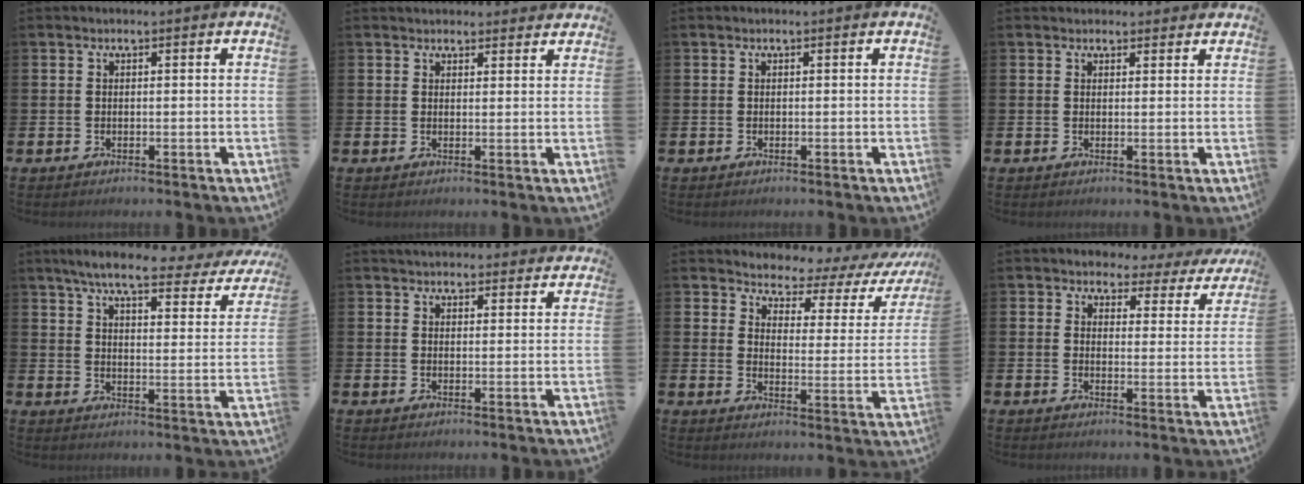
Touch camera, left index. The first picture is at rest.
{"total": 2.4, "force": [2.3, 0.8, 0.0], "torque": [0.015, -0.012, 0.039]}
{"total": 0.0}
{"total": 1.7, "force": [1.5, 0.7, 0.0], "torque": [0.017, -0.004, 0.024]}
{"total": 6.9, "force": [5.8, 1.2, 3.5], "torque": [-0.077, -0.034, 0.092]}
{"total": 3.4, "force": [3.3, 0.8, 0.0], "torque": [0.005, -0.016, 0.059]}
{"total": 4.0, "force": [3.6, 1.8, 0.5], "torque": [-0.025, -0.040, 0.051]}
{"total": 2.9, "force": [2.4, 1.7, 0.3], "torque": [-0.017, -0.023, 0.033]}